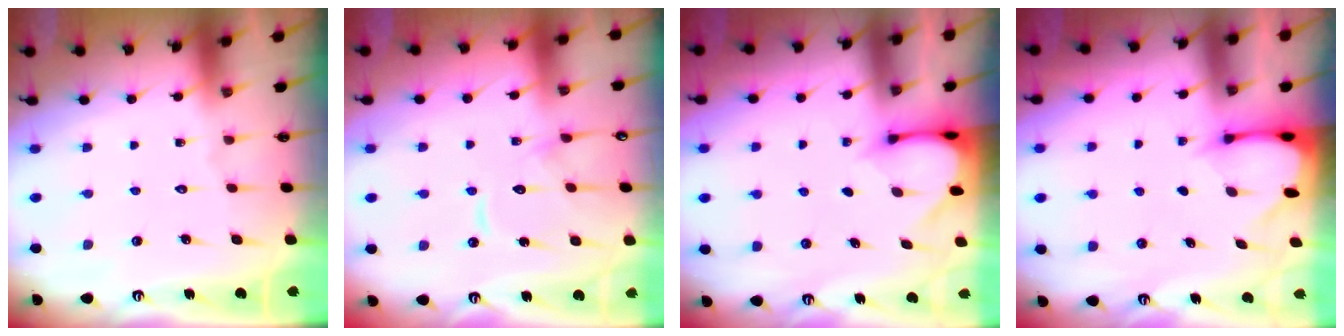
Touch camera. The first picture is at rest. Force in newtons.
{"total": 10.6, "press": 10.6, "slide": 0.5}
{"total": 2.9, "press": 2.9, "slide": 0.3}
{"total": 2.4, "press": 2.4, "slide": 0.3}